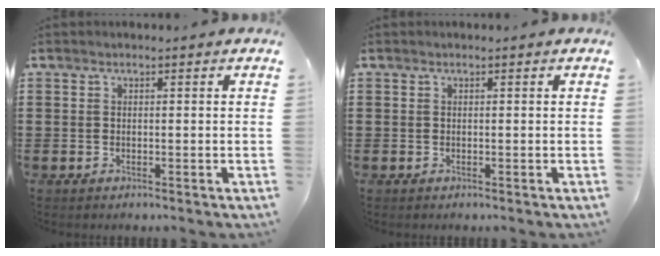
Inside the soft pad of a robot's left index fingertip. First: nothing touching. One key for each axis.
{"total": 0.0}